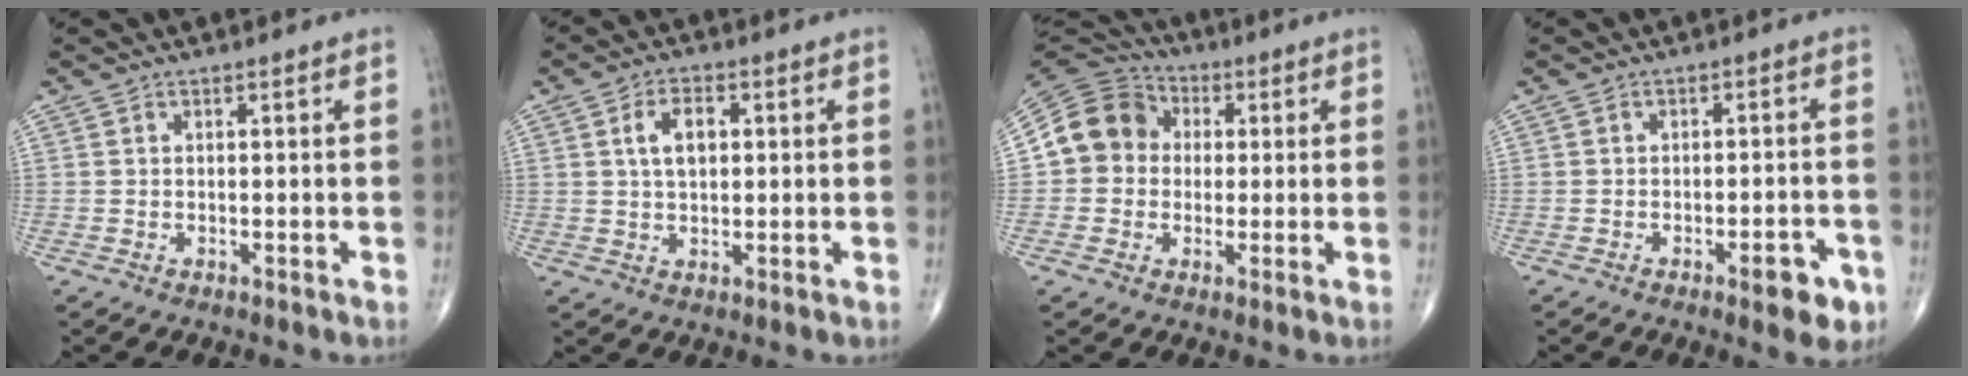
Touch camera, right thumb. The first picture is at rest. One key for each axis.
{"total": 5.7, "fx": 1.3, "fy": 3.4, "fz": 4.4, "tx": -0.072, "ty": 0.005, "tz": 0.021}
{"total": 11.8, "fx": 1.0, "fy": 10.5, "fz": 5.2, "tx": -0.078, "ty": 0.027, "tz": 0.006}
{"total": 6.1, "fx": -3.1, "fy": 2.2, "fz": 4.8, "tx": -0.045, "ty": 0.015, "tz": -0.036}